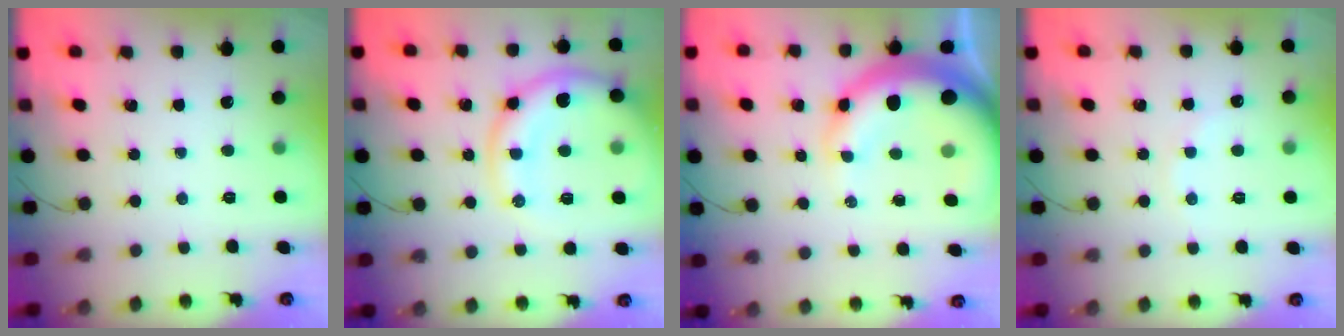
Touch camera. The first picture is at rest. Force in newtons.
{"total": 13.5, "press": 13.3, "slide": 2.5}
{"total": 15.4, "press": 15.0, "slide": 3.3}
{"total": 3.5, "press": 3.4, "slide": 1.0}